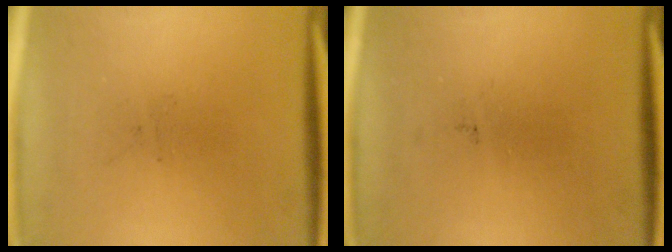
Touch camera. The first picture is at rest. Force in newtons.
{"total": 0.0}